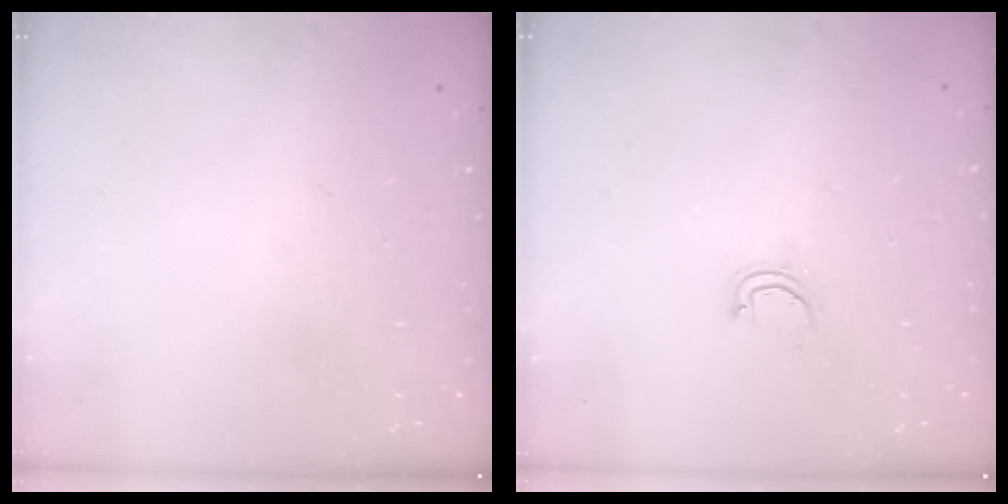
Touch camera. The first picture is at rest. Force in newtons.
{"total": 3.1, "press": 3.1, "slide": 0.2}